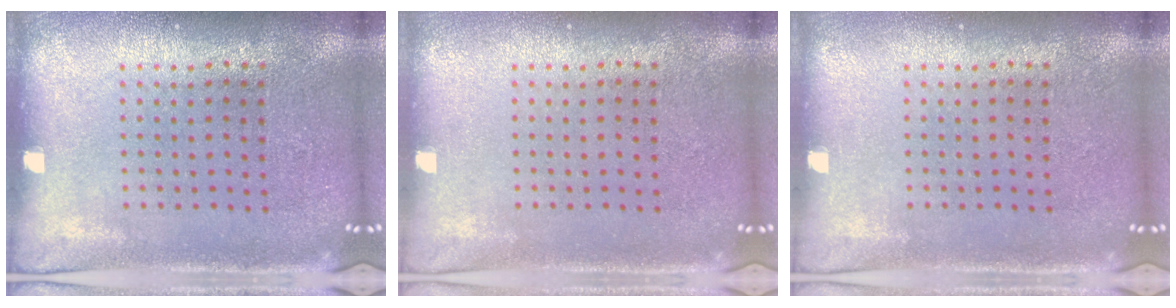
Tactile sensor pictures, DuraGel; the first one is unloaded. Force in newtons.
{"total": 0.0}
{"total": 0.0}